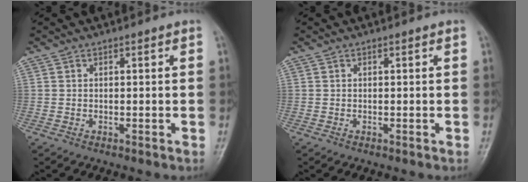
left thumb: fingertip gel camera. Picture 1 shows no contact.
{"total": 0.0}